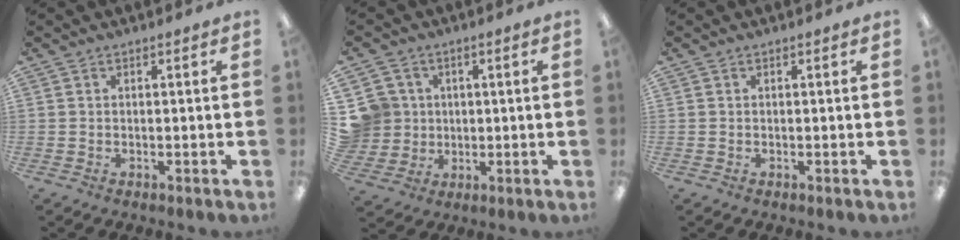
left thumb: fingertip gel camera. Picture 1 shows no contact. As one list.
[{"total": 8.3, "force": [1.7, 8.1, 0.7], "torque": [-0.036, 0.006, 0.044]}, {"total": 0.0}]